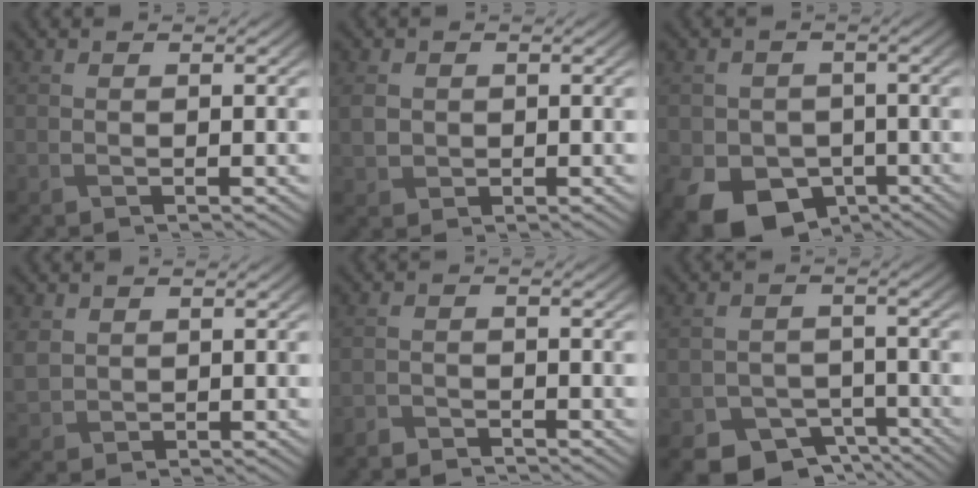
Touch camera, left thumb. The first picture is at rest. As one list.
[{"total": 2.6, "force": [0.2, 2.3, 1.2], "torque": [-0.041, -0.002, 0.005]}, {"total": 10.4, "force": [-4.9, 7.9, 4.7], "torque": [-0.101, -0.047, -0.086]}, {"total": 2.7, "force": [1.1, 2.2, 1.1], "torque": [-0.045, -0.002, 0.024]}, {"total": 2.1, "force": [-2.0, 0.3, 0.2], "torque": [-0.005, -0.004, -0.043]}, {"total": 6.7, "force": [-4.7, 4.2, 2.2], "torque": [-0.031, -0.015, -0.072]}]